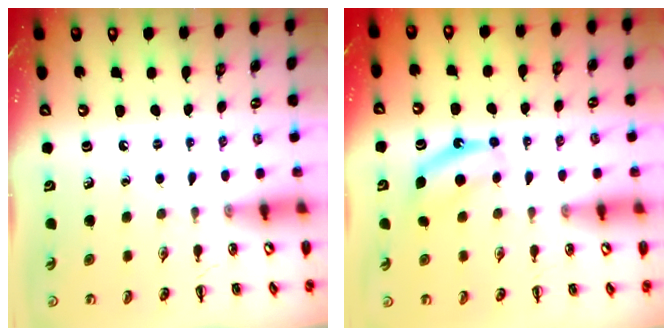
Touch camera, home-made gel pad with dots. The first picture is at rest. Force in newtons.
{"total": 6.9, "press": 6.7, "slide": 1.3}